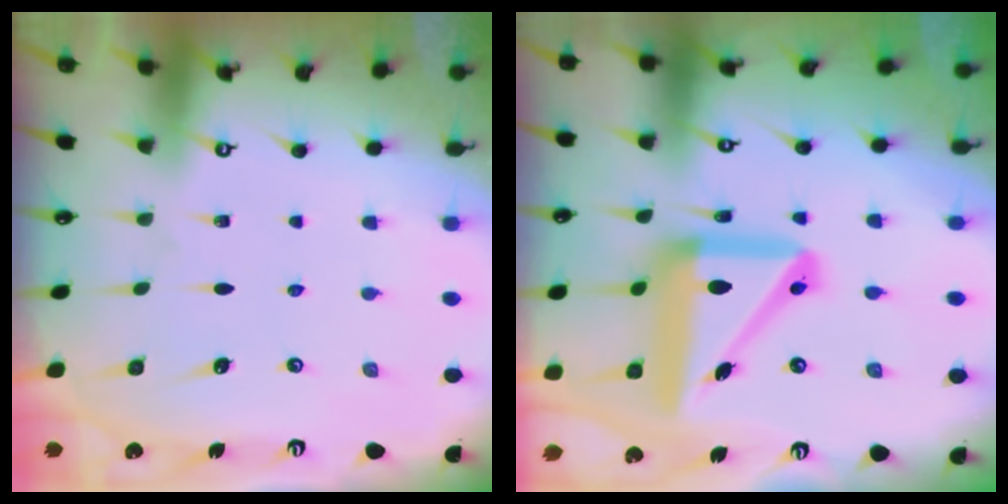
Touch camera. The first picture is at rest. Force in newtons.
{"total": 17.4, "press": 17.2, "slide": 2.5}